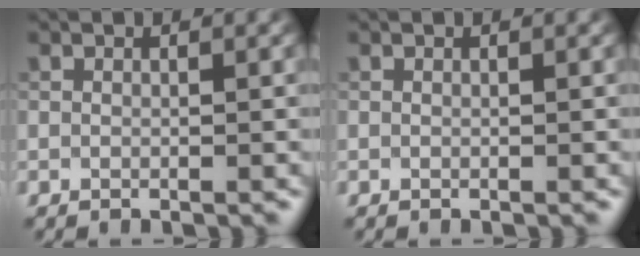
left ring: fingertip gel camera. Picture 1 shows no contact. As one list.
[{"total": 0.0}]